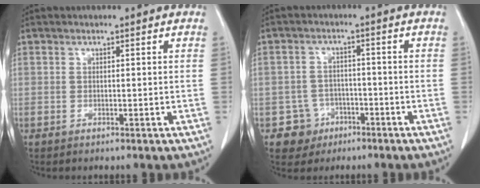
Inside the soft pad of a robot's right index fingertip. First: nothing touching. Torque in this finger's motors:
{"motor_torque": [-0.35, -0.01, -0.85, -0.20]}